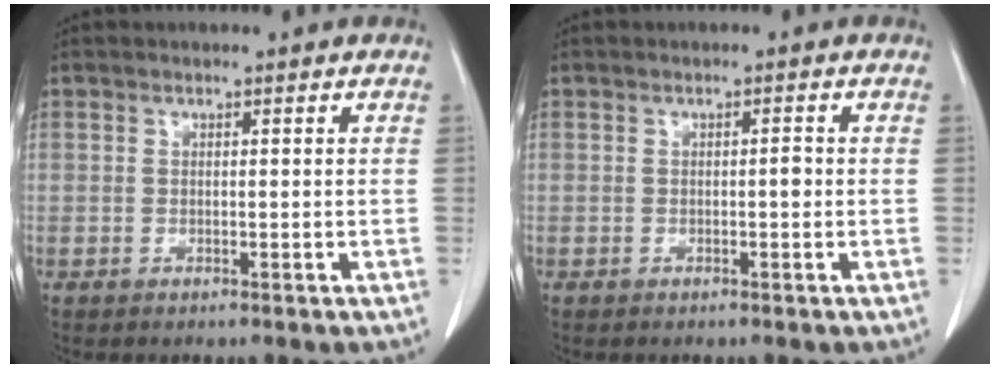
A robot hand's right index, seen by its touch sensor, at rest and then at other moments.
{"total": 1.0, "force": [-0.2, 0.2, 1.0], "torque": [-0.012, 0.002, -0.003]}